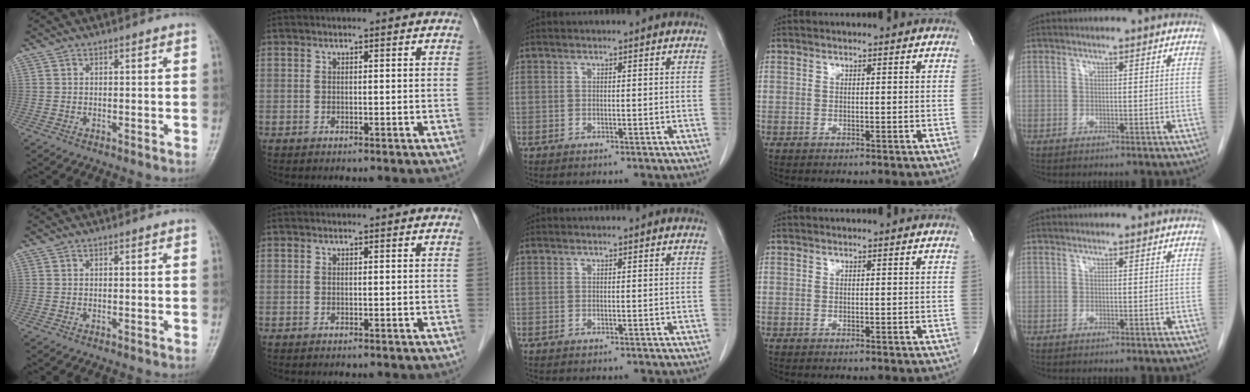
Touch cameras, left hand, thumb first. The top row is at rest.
{}